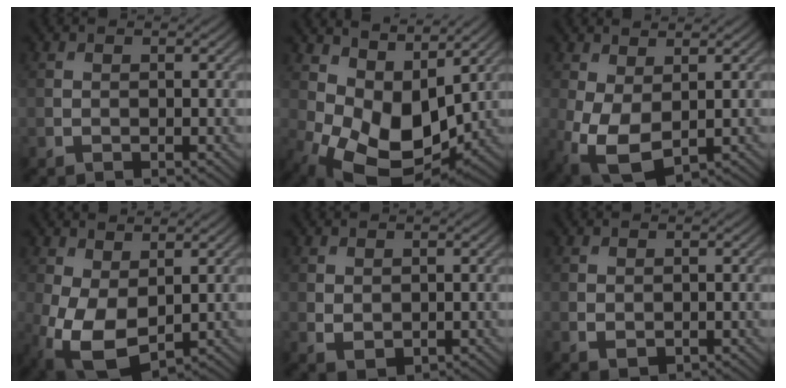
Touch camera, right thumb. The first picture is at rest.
{"total": 11.1, "force": [1.3, 7.1, 8.5], "torque": [-0.175, -0.029, 0.031]}
{"total": 7.4, "force": [-1.1, 4.2, 5.9], "torque": [-0.158, -0.015, -0.017]}
{"total": 8.6, "force": [-1.1, 5.0, 6.9], "torque": [-0.182, -0.013, -0.018]}
{"total": 1.6, "force": [0.3, 1.2, 1.1], "torque": [-0.024, -0.007, 0.013]}
{"total": 0.9, "force": [0.0, 0.7, 0.6], "torque": [-0.014, -0.006, 0.006]}